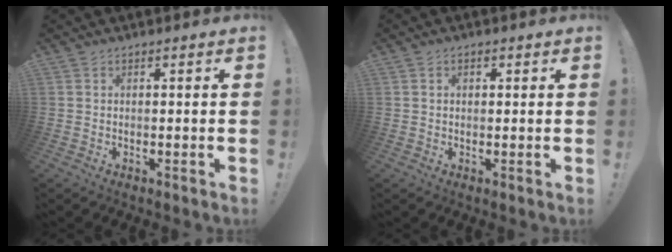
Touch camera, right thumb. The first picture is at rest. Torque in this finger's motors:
{"motor_torque": [-0.11, -0.04, -0.07, 0.02, 0.02]}